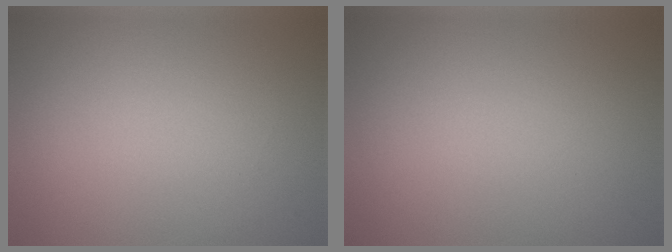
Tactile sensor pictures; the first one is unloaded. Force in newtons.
{"total": 0.0}